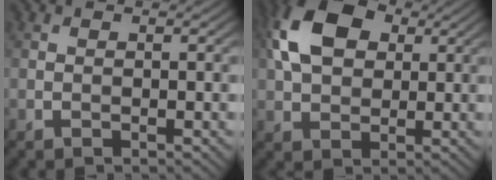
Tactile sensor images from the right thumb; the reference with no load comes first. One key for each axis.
{"total": 10.6, "fx": 2.9, "fy": 7.0, "fz": 7.3, "tx": -0.174, "ty": 0.024, "tz": 0.046}